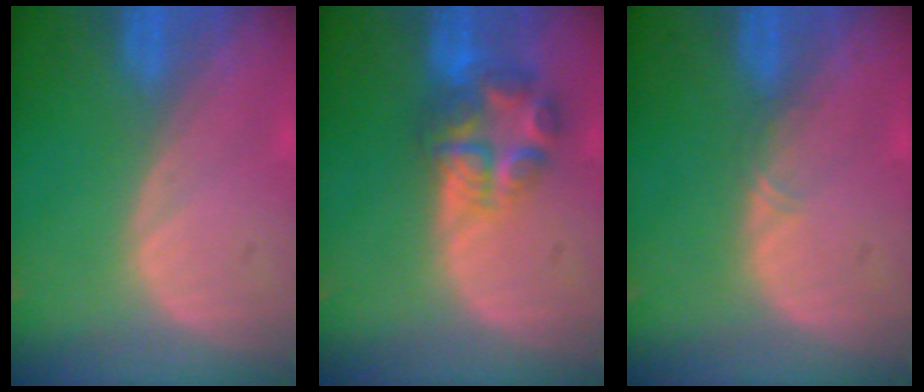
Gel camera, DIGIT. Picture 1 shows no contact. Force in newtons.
{"total": 6.8, "press": 6.5, "slide": 2.1}
{"total": 0.8, "press": 0.7, "slide": 0.4}